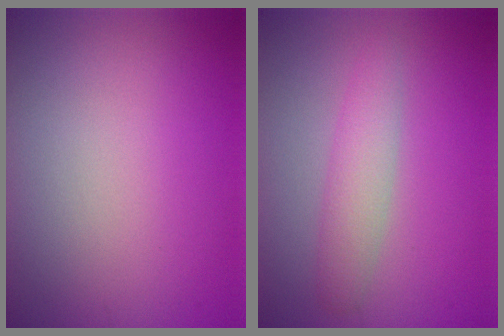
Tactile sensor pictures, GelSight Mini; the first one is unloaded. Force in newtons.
{"total": 3.0, "press": 3.0, "slide": 0.1}